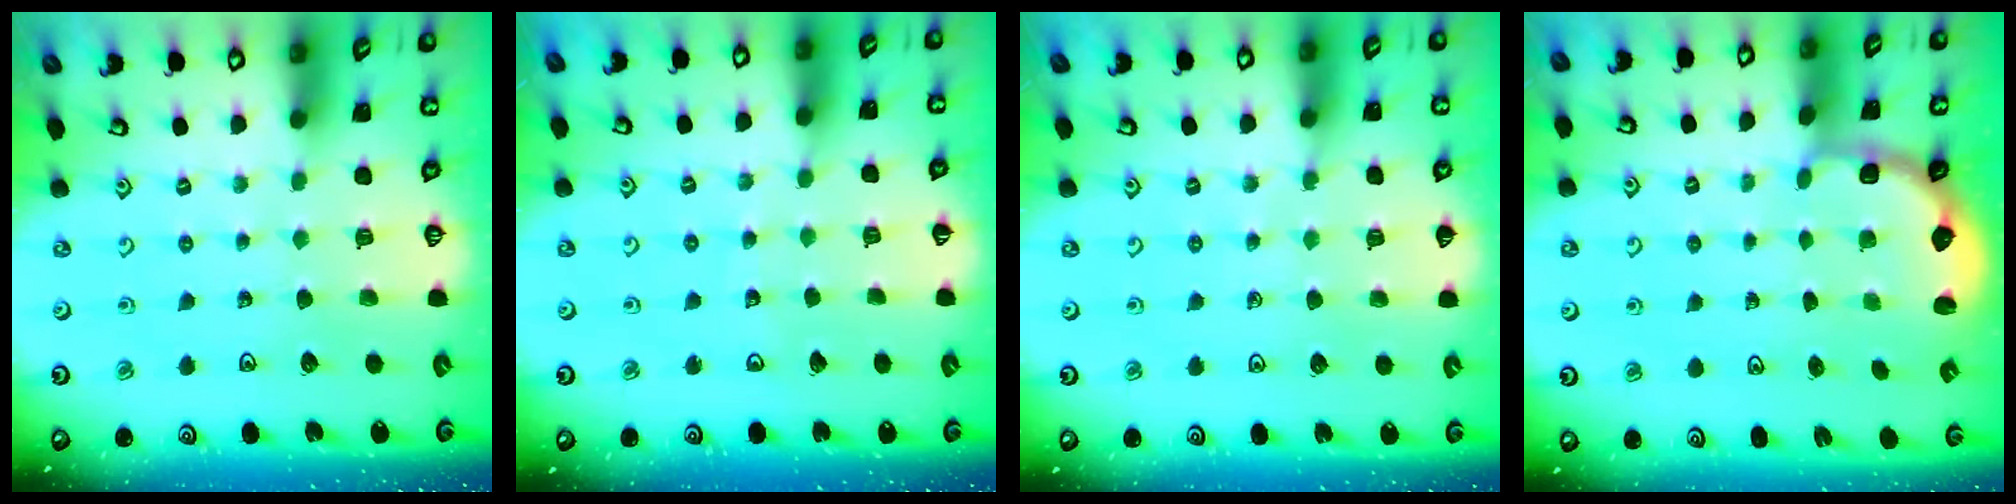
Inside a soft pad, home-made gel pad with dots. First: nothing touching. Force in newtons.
{"total": 3.2, "press": 3.2, "slide": 0.3}
{"total": 5.6, "press": 5.5, "slide": 1.4}
{"total": 2.8, "press": 2.2, "slide": 1.8}